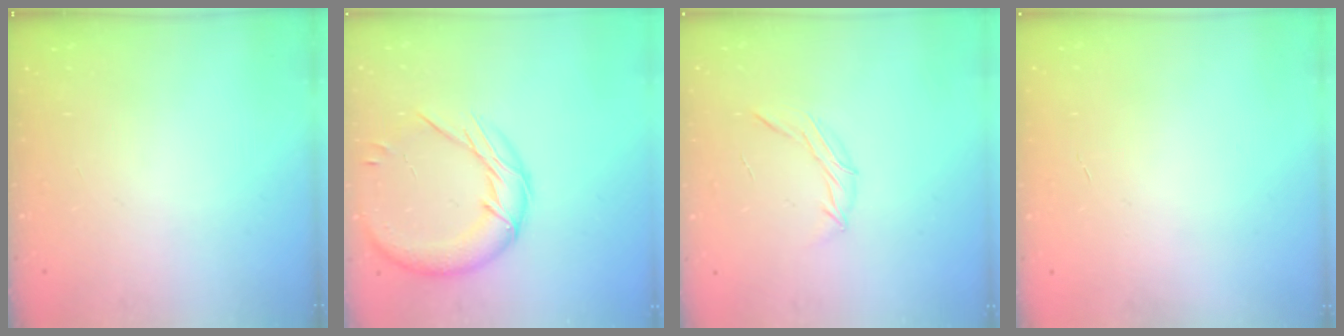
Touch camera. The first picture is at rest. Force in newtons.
{"total": 15.4, "press": 15.4, "slide": 1.3}
{"total": 6.7, "press": 6.6, "slide": 1.3}
{"total": 0.0}